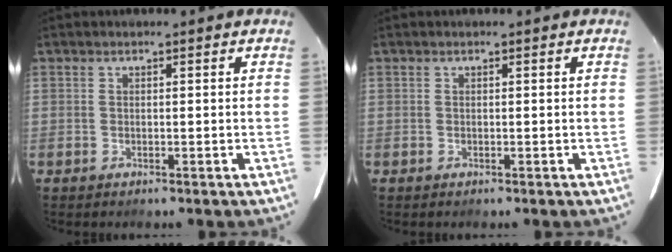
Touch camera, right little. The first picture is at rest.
{"total": 0.0}